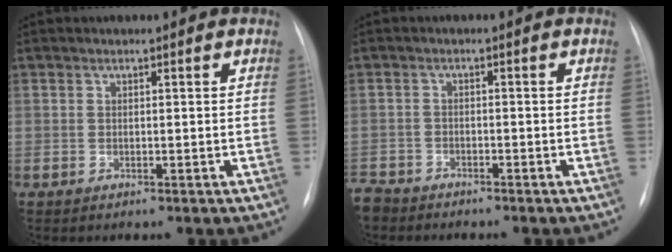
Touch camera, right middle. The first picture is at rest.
{"total": 4.9, "force": [-4.5, 1.8, 0.4], "torque": [-0.008, -0.012, -0.085]}